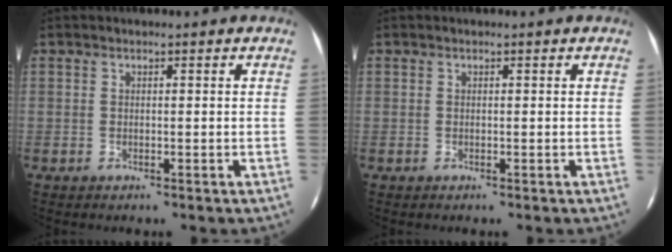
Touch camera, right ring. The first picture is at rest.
{"total": 0.0}